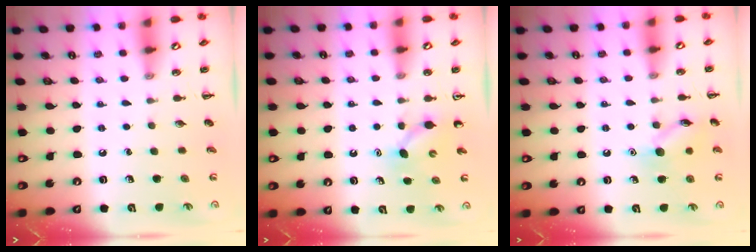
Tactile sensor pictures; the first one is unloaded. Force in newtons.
{"total": 2.9, "press": 2.7, "slide": 1.1}
{"total": 10.3, "press": 10.2, "slide": 0.7}